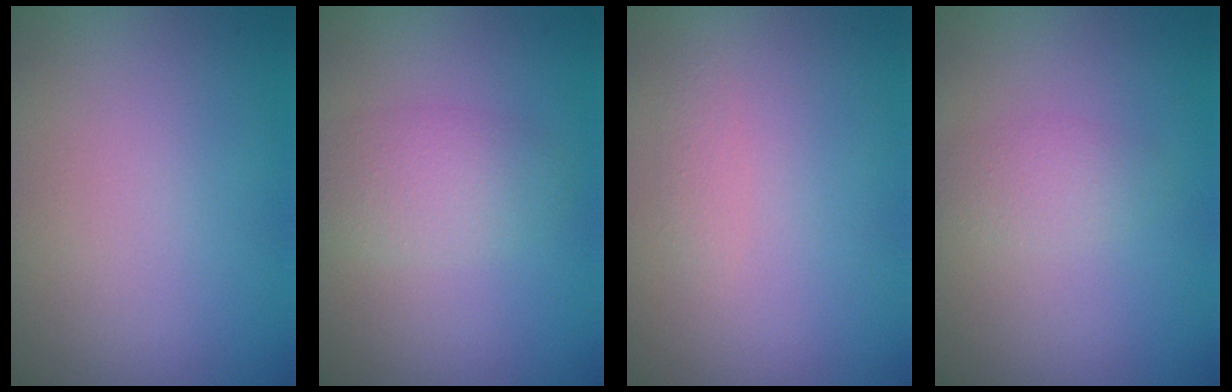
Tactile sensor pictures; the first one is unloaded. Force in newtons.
{"total": 2.8, "press": 2.8, "slide": 0.1}
{"total": 0.7, "press": 0.7, "slide": 0.0}
{"total": 1.5, "press": 1.5, "slide": 0.0}